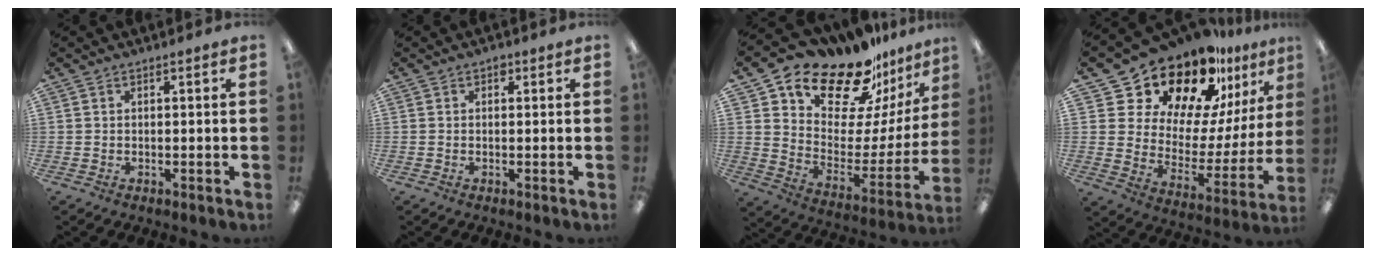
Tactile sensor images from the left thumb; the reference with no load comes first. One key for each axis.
{"total": 1.1, "fx": 0.5, "fy": 0.8, "fz": 0.5, "tx": -0.002, "ty": 0.000, "tz": 0.007}
{"total": 21.2, "fx": 17.8, "fy": 8.3, "fz": 8.1, "tx": -0.131, "ty": -0.138, "tz": 0.302}
{"total": 22.8, "fx": 19.3, "fy": 8.8, "fz": 8.3, "tx": -0.149, "ty": -0.146, "tz": 0.344}